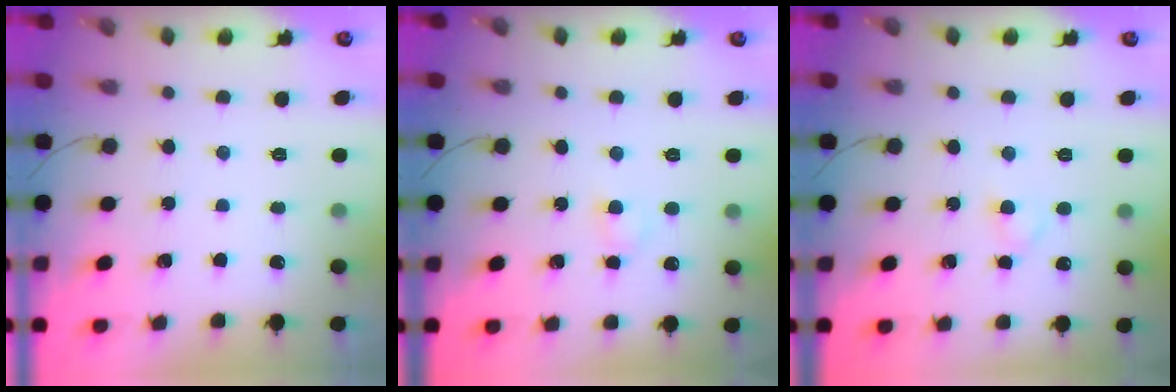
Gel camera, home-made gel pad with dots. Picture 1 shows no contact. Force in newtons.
{"total": 2.7, "press": 2.5, "slide": 1.1}
{"total": 2.4, "press": 2.1, "slide": 1.1}